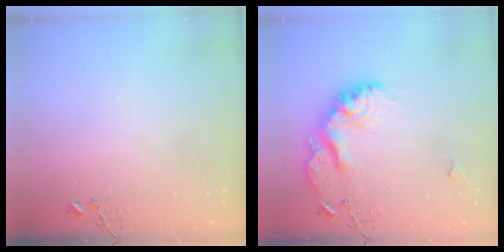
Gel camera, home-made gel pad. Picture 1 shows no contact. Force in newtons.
{"total": 19.5, "press": 19.5, "slide": 1.0}